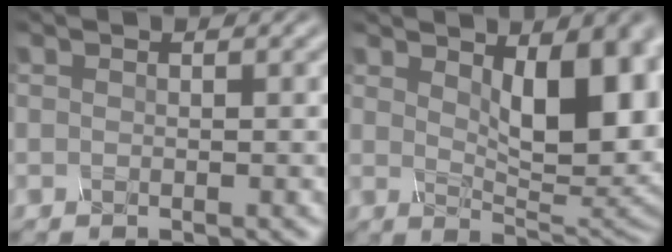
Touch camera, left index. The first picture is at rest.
{"total": 9.6, "force": [2.5, 3.9, 8.4], "torque": [-0.110, -0.002, 0.042]}